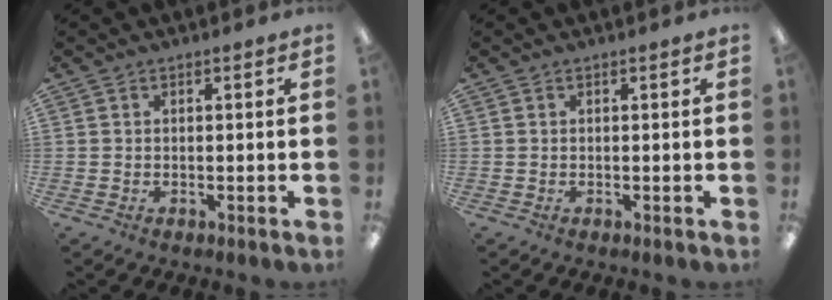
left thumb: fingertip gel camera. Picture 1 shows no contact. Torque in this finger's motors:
{"motor_torque": [-0.02, 0.02, 0.00, 0.00, 0.00]}